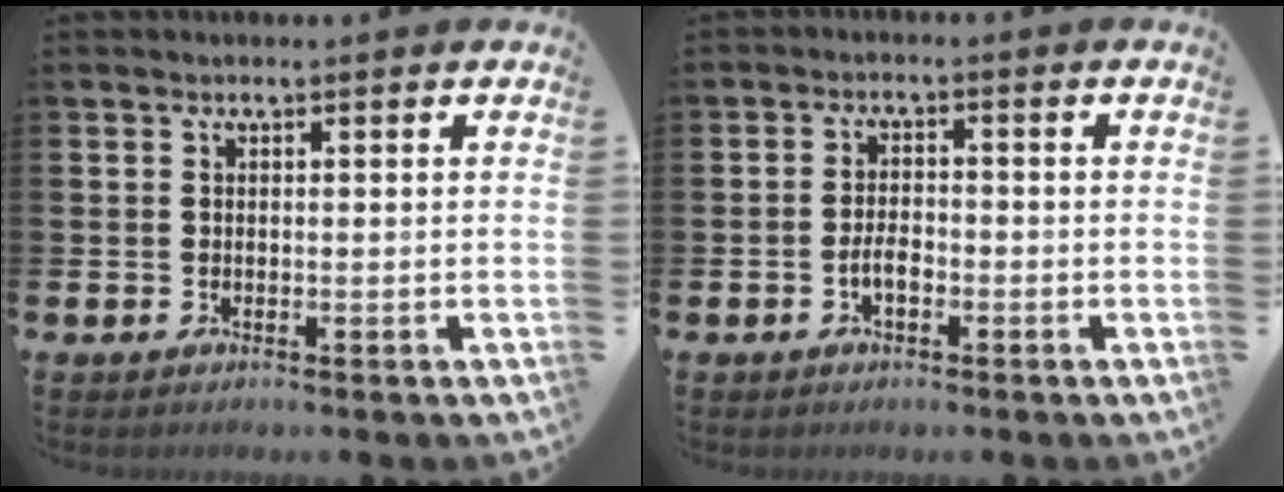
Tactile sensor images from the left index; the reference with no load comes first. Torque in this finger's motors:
{"motor_torque": [0.45, 0.43, 0.06, 0.06]}